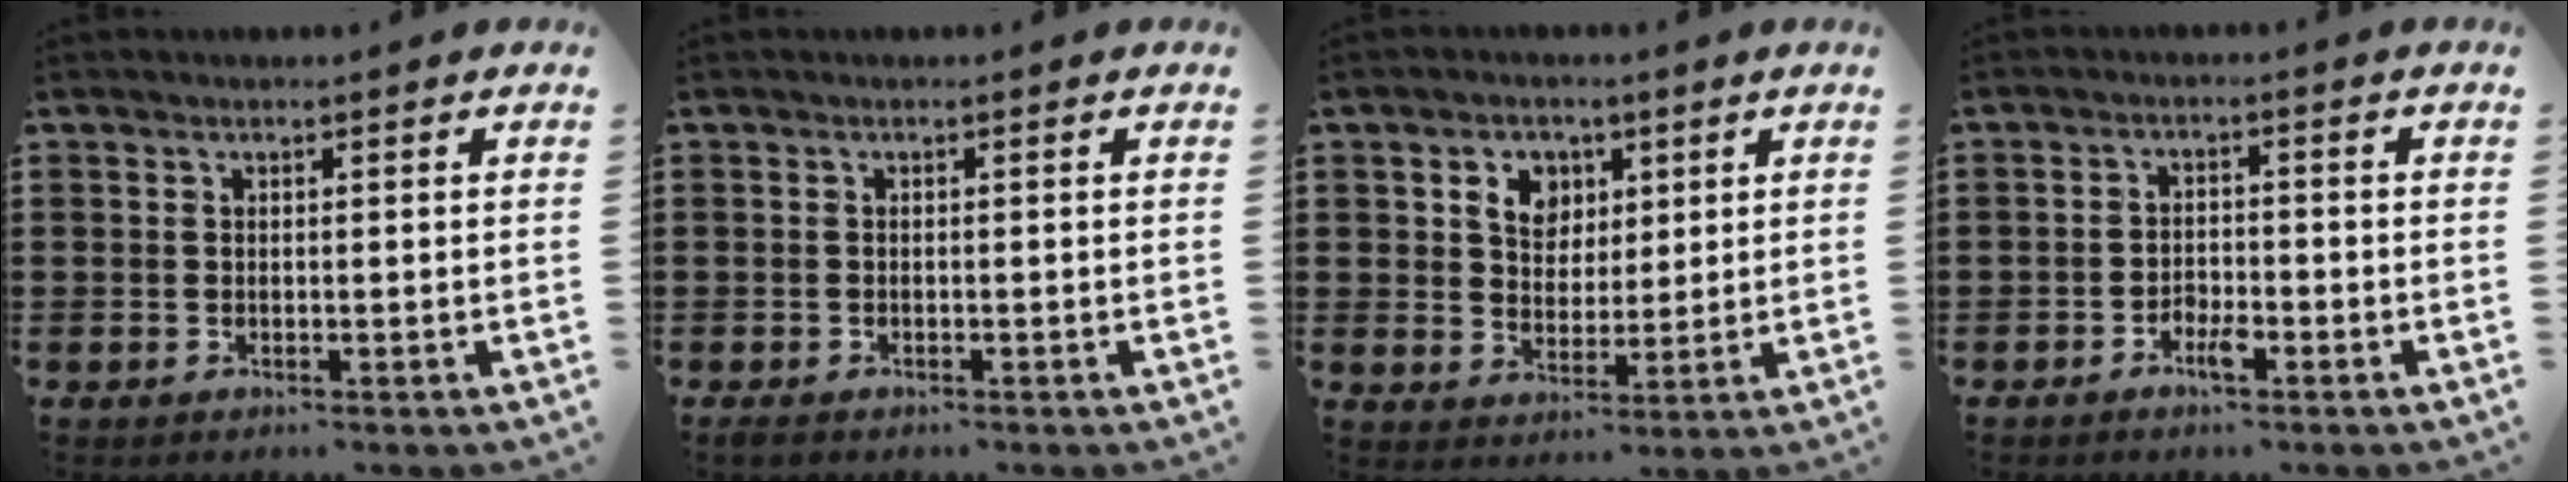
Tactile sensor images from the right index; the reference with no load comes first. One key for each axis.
{"total": 0.6, "fx": -0.5, "fy": 0.2, "fz": 0.3, "tx": -0.007, "ty": -0.004, "tz": -0.009}
{"total": 5.0, "fx": 2.2, "fy": 4.0, "fz": 2.1, "tx": -0.051, "ty": 0.012, "tz": 0.036}
{"total": 2.7, "fx": -1.8, "fy": 1.0, "fz": 1.7, "tx": -0.031, "ty": 0.004, "tz": -0.034}